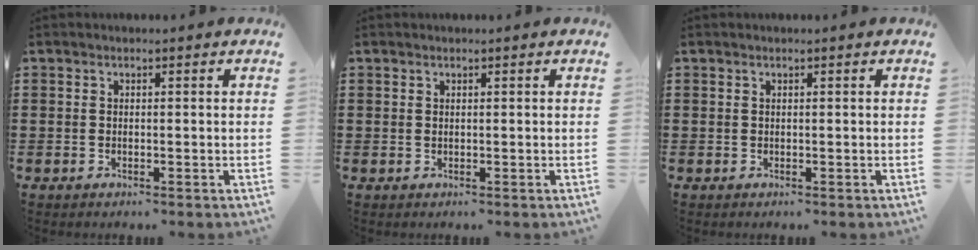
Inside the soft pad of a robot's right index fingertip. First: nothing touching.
{"total": 0.0}
{"total": 0.0}